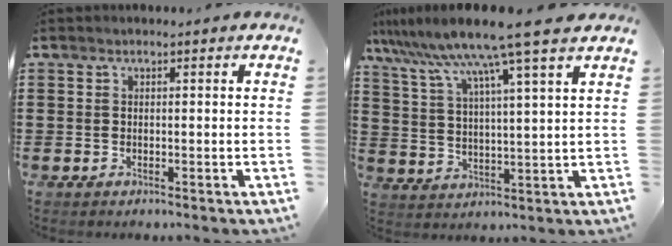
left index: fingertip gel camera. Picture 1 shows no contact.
{"total": 10.1, "force": [8.1, -0.9, 6.0], "torque": [-0.145, -0.044, 0.130]}